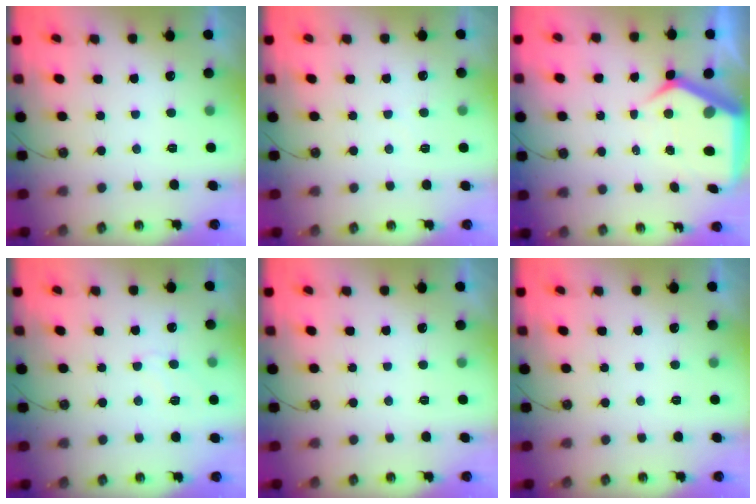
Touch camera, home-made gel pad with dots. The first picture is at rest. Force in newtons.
{"total": 4.0, "press": 4.0, "slide": 0.6}
{"total": 9.4, "press": 9.3, "slide": 1.3}
{"total": 5.4, "press": 5.3, "slide": 0.6}
{"total": 0.0}
{"total": 0.0}